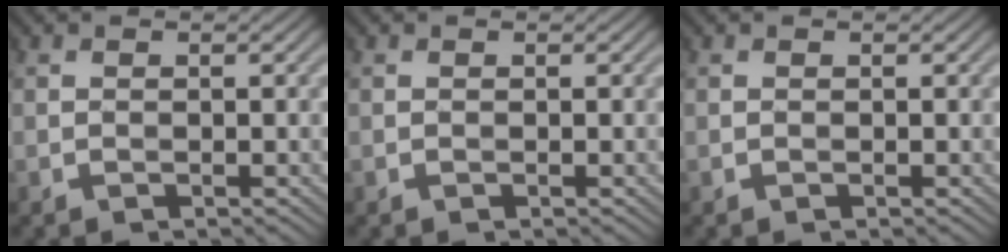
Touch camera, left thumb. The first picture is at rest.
{"total": 0.0}
{"total": 0.0}